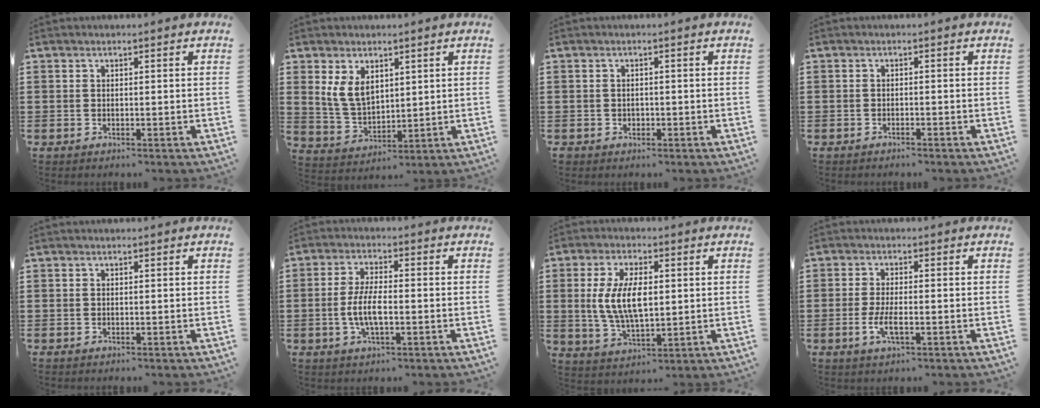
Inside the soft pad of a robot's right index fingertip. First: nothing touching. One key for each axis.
{"total": 6.1, "fx": 2.5, "fy": 3.8, "fz": 4.0, "tx": -0.104, "ty": 0.005, "tz": 0.043}
{"total": 0.8, "fx": -0.3, "fy": 0.8, "fz": 0.0, "tx": -0.004, "ty": 0.003, "tz": -0.008}
{"total": 1.0, "fx": -1.0, "fy": 0.0, "fz": -0.1, "tx": 0.000, "ty": 0.001, "tz": -0.021}
{"total": 0.0}
{"total": 5.6, "fx": -1.2, "fy": 1.9, "fz": 5.1, "tx": -0.116, "ty": -0.003, "tz": -0.031}
{"total": 8.6, "fx": 0.6, "fy": 3.9, "fz": 7.6, "tx": -0.165, "ty": 0.005, "tz": 0.006}
{"total": 3.9, "fx": -1.3, "fy": 1.1, "fz": 3.5, "tx": -0.078, "ty": -0.005, "tz": -0.028}